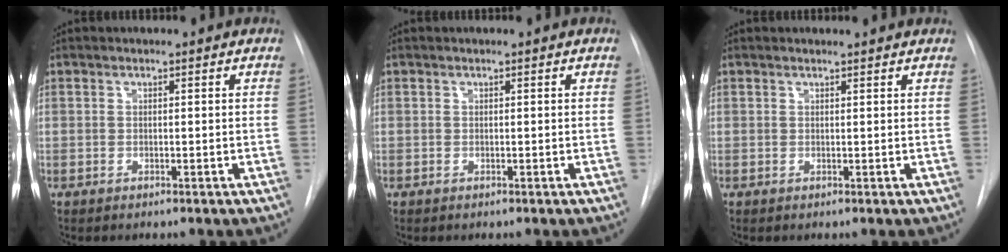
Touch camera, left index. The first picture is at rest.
{"total": 0.0}
{"total": 1.8, "force": [1.8, 0.3, 0.3], "torque": [-0.013, 0.008, 0.018]}